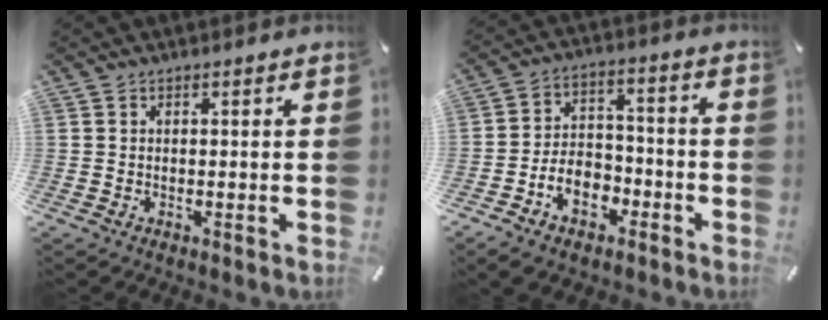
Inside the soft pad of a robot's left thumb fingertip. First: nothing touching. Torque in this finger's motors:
{"motor_torque": [0.14, 2.22, 0.65, 0.51, 0.13]}